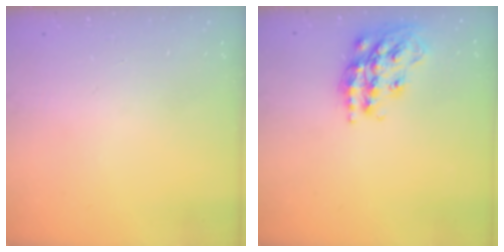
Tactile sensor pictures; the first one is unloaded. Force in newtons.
{"total": 18.0, "press": 17.9, "slide": 1.1}